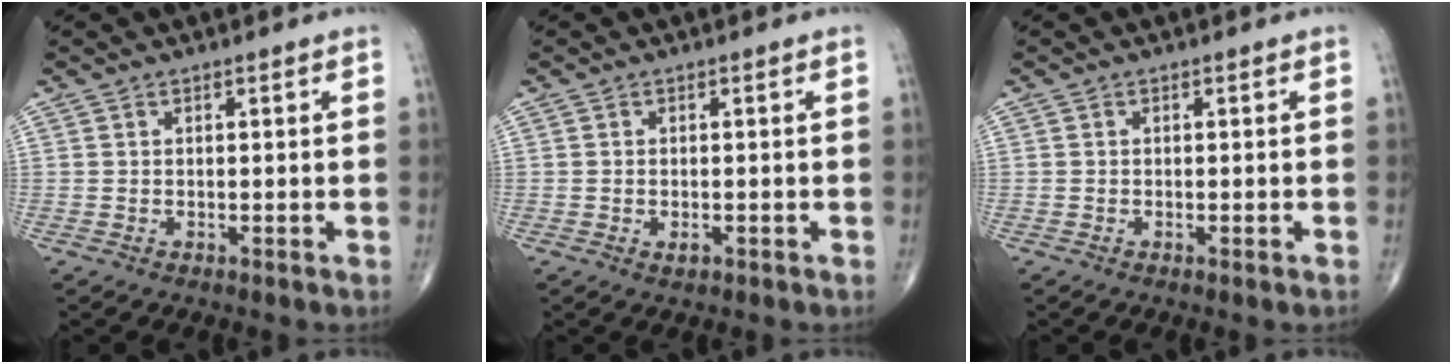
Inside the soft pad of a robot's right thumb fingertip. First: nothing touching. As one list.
[{"total": 1.3, "force": [-0.5, 0.7, 0.9], "torque": [-0.015, 0.000, -0.006]}, {"total": 0.6, "force": [-0.3, 0.1, 0.5], "torque": [-0.011, -0.001, -0.005]}]